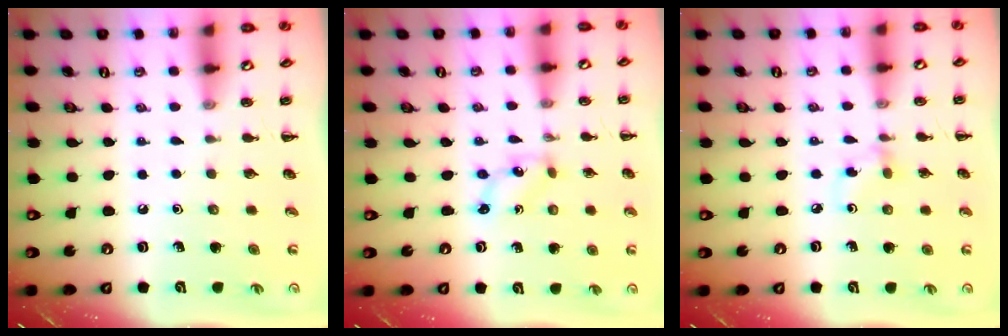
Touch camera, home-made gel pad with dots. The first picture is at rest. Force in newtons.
{"total": 1.2, "press": 1.2, "slide": 0.1}
{"total": 2.8, "press": 2.6, "slide": 1.1}